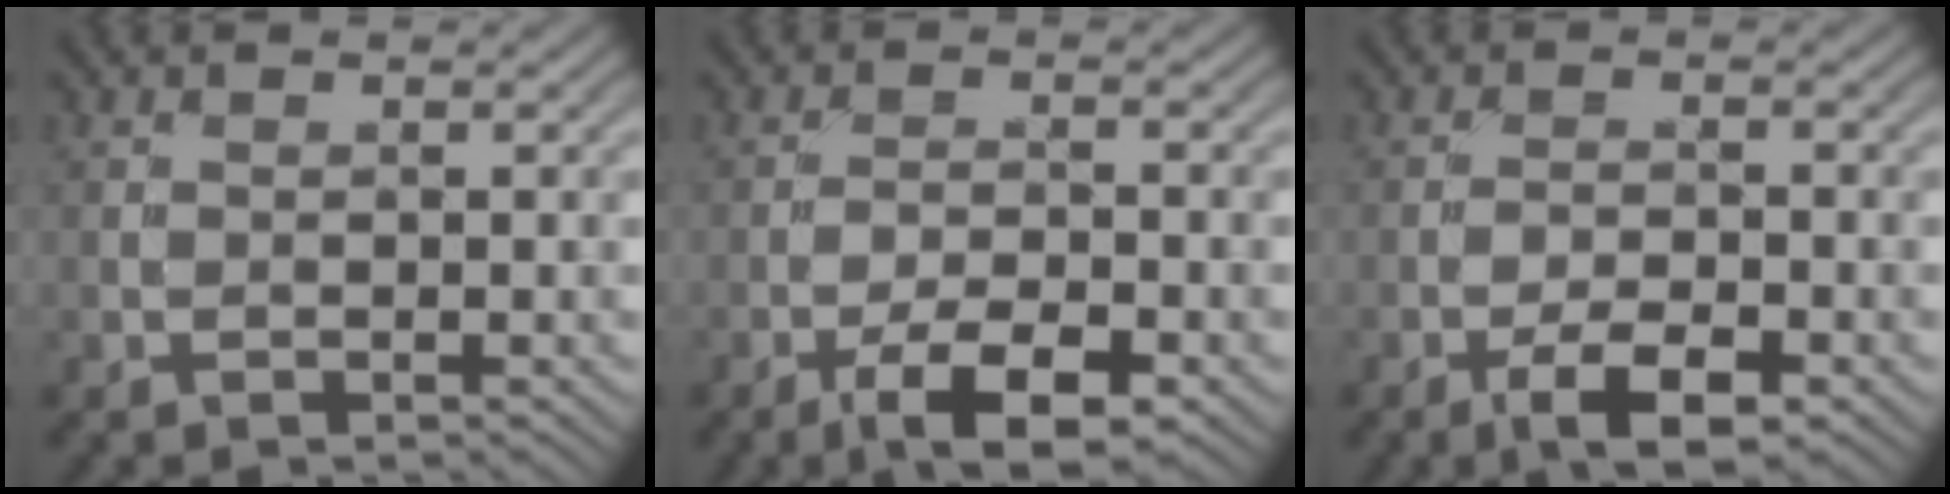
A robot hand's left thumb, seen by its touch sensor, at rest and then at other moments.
{"total": 6.3, "force": [-3.7, 2.0, 4.6], "torque": [-0.079, 0.003, -0.065]}
{"total": 5.0, "force": [-3.0, 1.6, 3.7], "torque": [-0.064, 0.003, -0.052]}